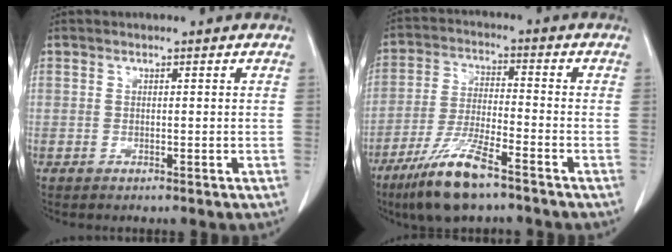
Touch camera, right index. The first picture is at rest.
{"total": 11.0, "force": [-7.4, 1.6, 7.9], "torque": [-0.165, -0.026, -0.137]}